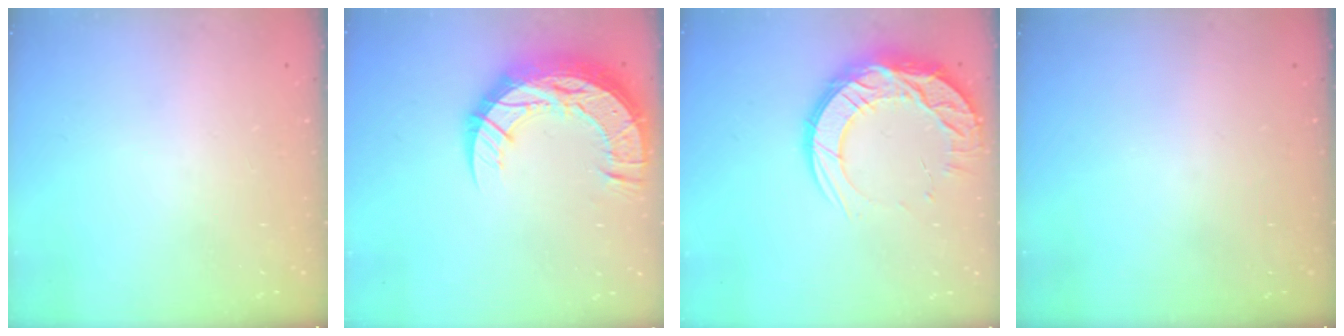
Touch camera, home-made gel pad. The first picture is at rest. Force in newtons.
{"total": 19.2, "press": 19.1, "slide": 1.4}
{"total": 16.5, "press": 16.5, "slide": 1.4}
{"total": 0.0}